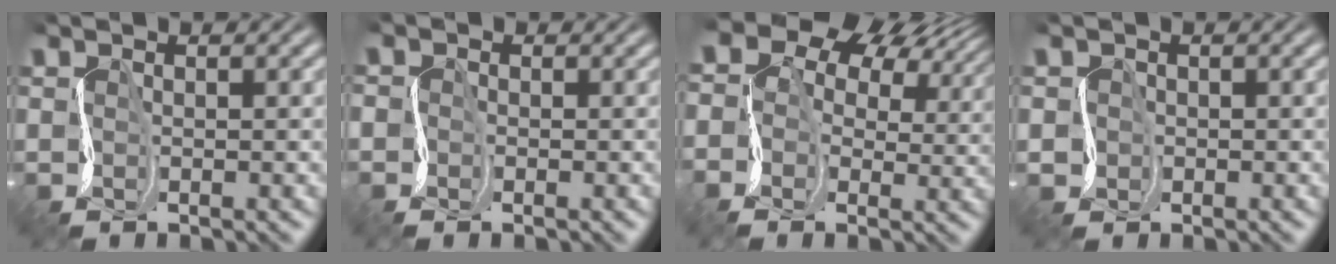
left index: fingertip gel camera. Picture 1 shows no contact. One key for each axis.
{"total": 1.8, "fx": -1.4, "fy": 0.5, "fz": -1.0, "tx": 0.019, "ty": -0.007, "tz": -0.023}
{"total": 13.0, "fx": 4.9, "fy": 10.0, "fz": 6.8, "tx": -0.152, "ty": 0.041, "tz": 0.063}
{"total": 1.1, "fx": -0.4, "fy": 1.0, "fz": -0.1, "tx": -0.004, "ty": -0.003, "tz": 0.000}